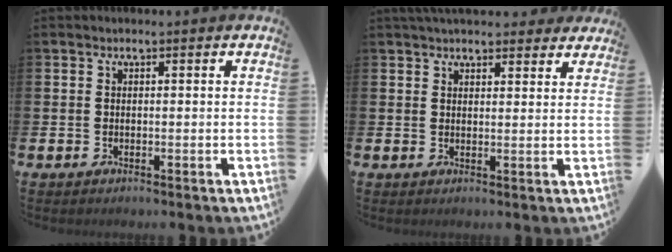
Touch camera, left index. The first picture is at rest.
{"total": 3.8, "force": [3.6, 1.0, 0.6], "torque": [-0.016, -0.011, 0.068]}